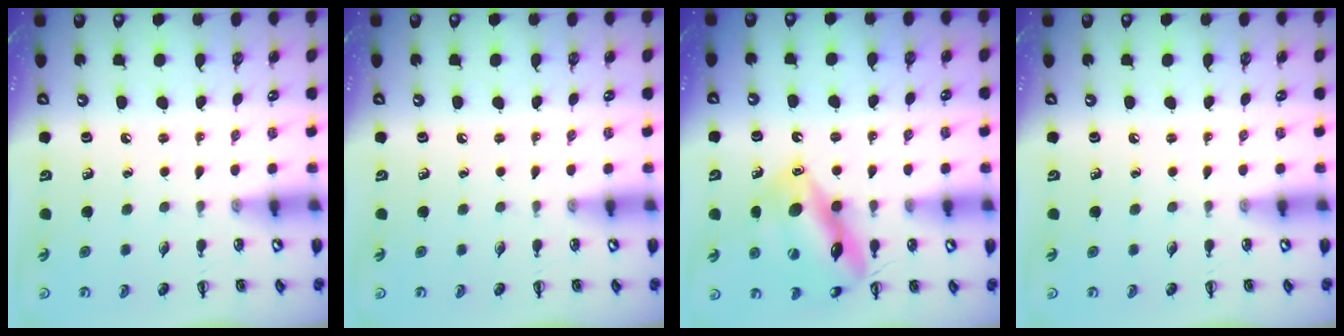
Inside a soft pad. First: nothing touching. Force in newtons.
{"total": 0.0}
{"total": 15.7, "press": 15.6, "slide": 2.0}
{"total": 0.0}